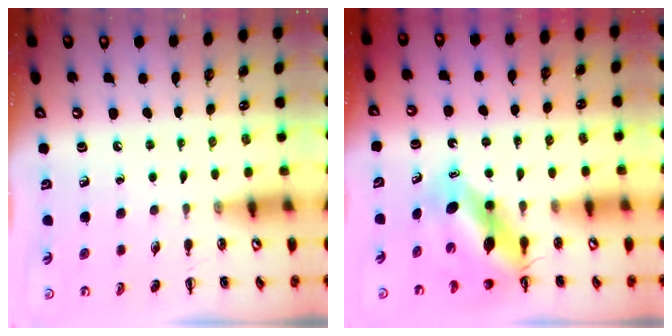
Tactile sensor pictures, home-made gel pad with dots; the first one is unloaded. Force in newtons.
{"total": 9.3, "press": 9.0, "slide": 2.5}